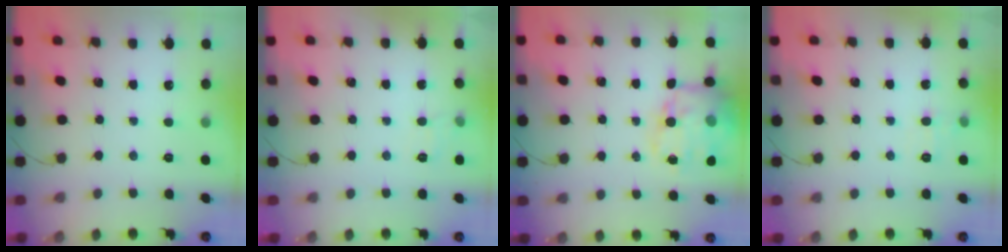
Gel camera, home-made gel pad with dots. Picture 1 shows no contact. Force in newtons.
{"total": 4.0, "press": 3.6, "slide": 1.8}
{"total": 17.2, "press": 17.0, "slide": 2.7}
{"total": 6.0, "press": 5.9, "slide": 1.4}